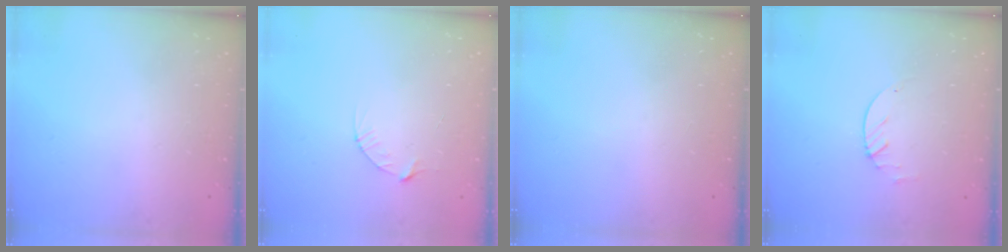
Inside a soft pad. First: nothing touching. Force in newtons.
{"total": 3.2, "press": 3.2, "slide": 0.3}
{"total": 0.0}
{"total": 1.9, "press": 1.9, "slide": 0.3}